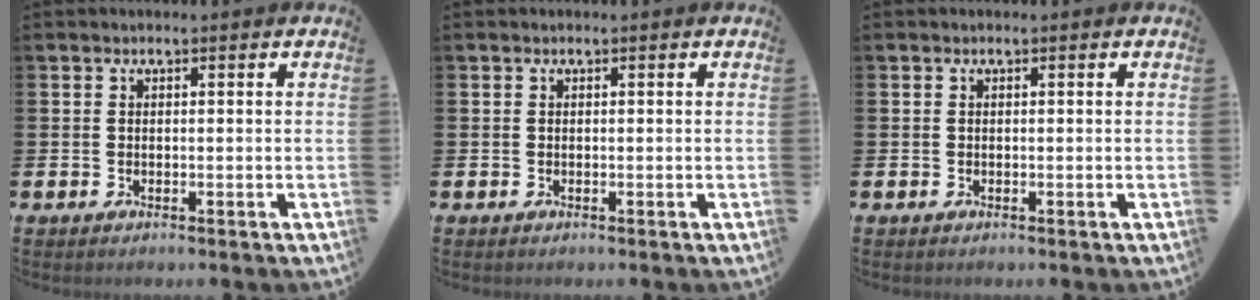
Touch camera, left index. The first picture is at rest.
{"total": 0.0}
{"total": 0.0}